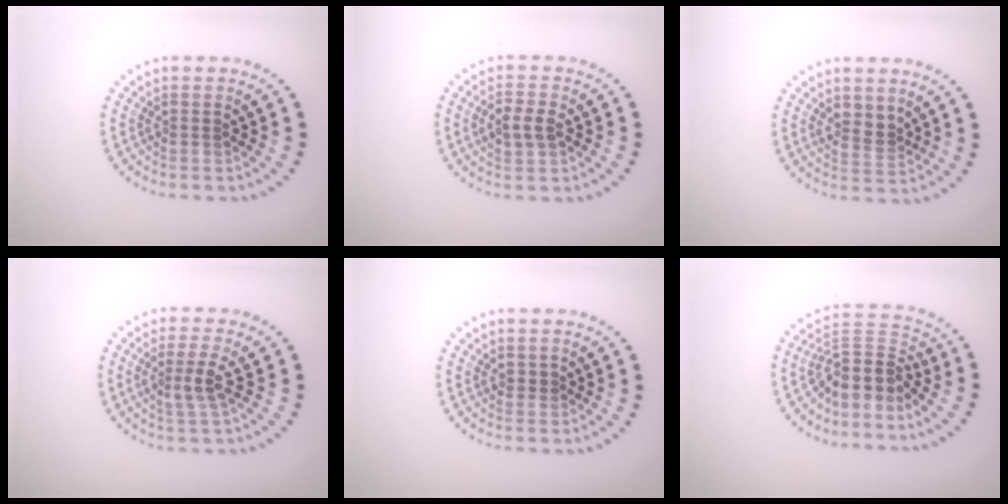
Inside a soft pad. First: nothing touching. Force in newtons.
{"total": 2.7, "press": 2.7, "slide": 0.2}
{"total": 2.1, "press": 1.9, "slide": 0.9}
{"total": 2.4, "press": 2.2, "slide": 1.0}
{"total": 0.6, "press": 0.3, "slide": 0.4}
{"total": 4.3, "press": 3.4, "slide": 2.6}